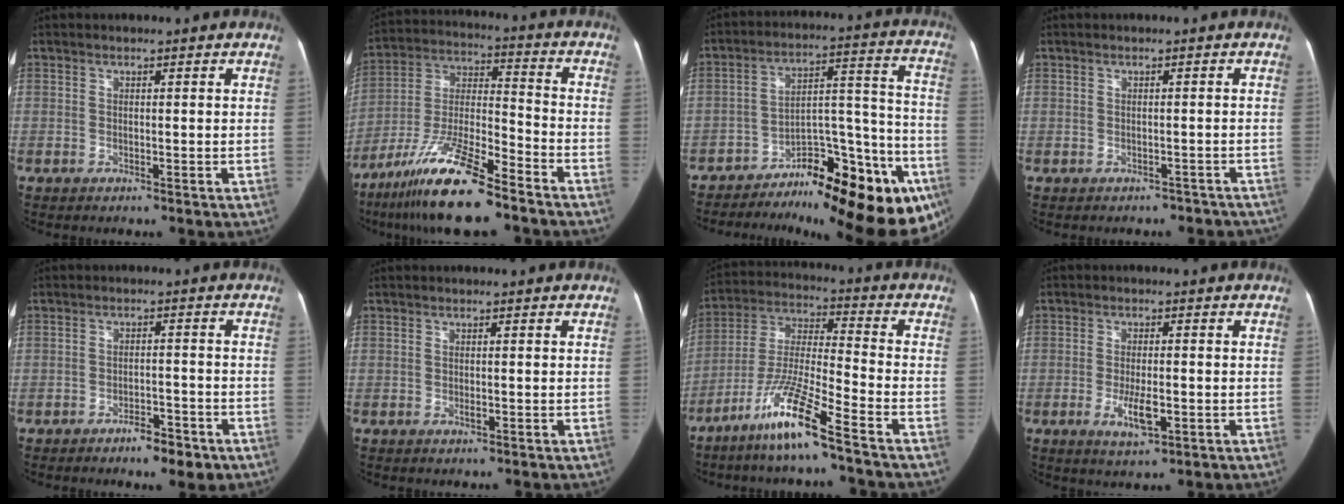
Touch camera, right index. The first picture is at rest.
{"total": 15.1, "force": [-11.1, 1.8, 10.2], "torque": [-0.205, -0.015, -0.201]}
{"total": 22.2, "force": [-16.0, 6.5, 13.9], "torque": [-0.098, 0.056, -0.219]}
{"total": 3.6, "force": [-2.9, 2.1, 0.1], "torque": [-0.002, 0.018, -0.033]}
{"total": 4.5, "force": [-3.1, 1.8, 2.8], "torque": [-0.036, 0.007, -0.042]}
{"total": 0.6, "force": [-0.2, 0.3, 0.5], "torque": [-0.008, -0.004, -0.003]}
{"total": 12.3, "force": [-8.2, -0.6, 9.1], "torque": [-0.189, -0.028, -0.162]}
{"total": 4.7, "force": [-1.6, 1.4, 4.2], "torque": [-0.078, -0.011, -0.025]}